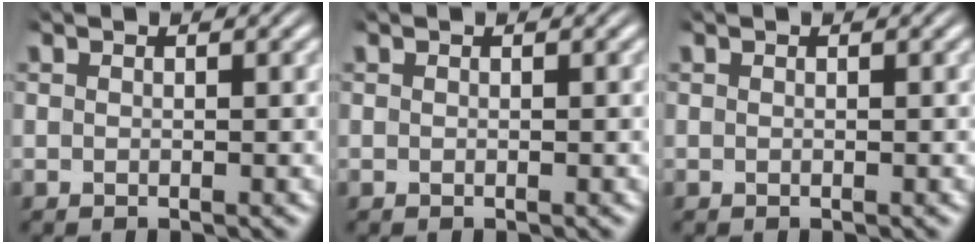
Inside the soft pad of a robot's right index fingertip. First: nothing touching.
{"total": 0.0}
{"total": 0.0}